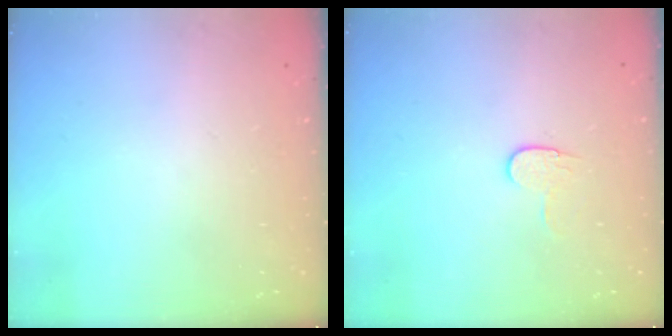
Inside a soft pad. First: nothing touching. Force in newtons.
{"total": 6.2, "press": 6.2, "slide": 0.5}